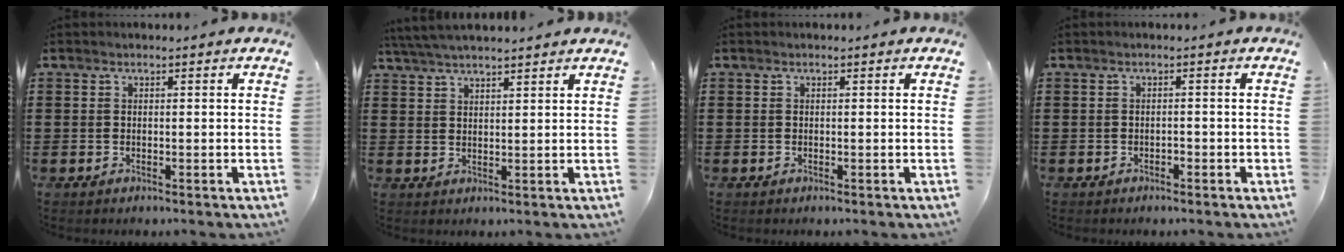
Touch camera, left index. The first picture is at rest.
{"total": 3.9, "force": [3.6, 0.2, 1.5], "torque": [-0.038, -0.003, 0.068]}
{"total": 0.0}
{"total": 0.9, "force": [-0.7, 0.4, 0.4], "torque": [-0.012, -0.002, -0.016]}